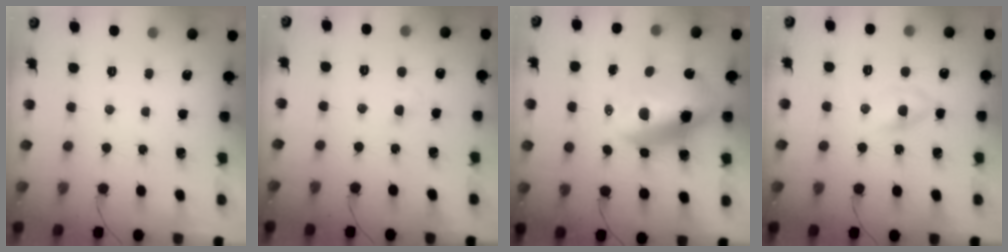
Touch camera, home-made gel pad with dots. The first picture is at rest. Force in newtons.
{"total": 2.4, "press": 2.3, "slide": 0.9}
{"total": 13.9, "press": 13.5, "slide": 3.3}
{"total": 2.6, "press": 2.3, "slide": 1.1}